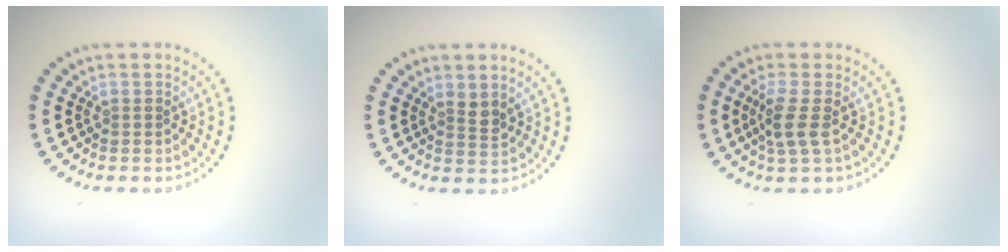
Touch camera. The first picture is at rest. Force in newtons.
{"total": 1.3, "press": 1.0, "slide": 0.7}
{"total": 2.5, "press": 2.0, "slide": 1.4}